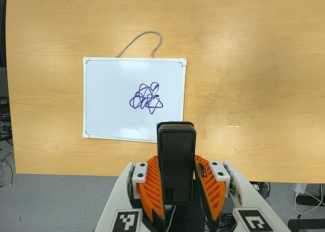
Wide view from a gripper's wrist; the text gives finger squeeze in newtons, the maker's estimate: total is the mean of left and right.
{"total": 4.0, "left": 2.7, "right": 5.3}